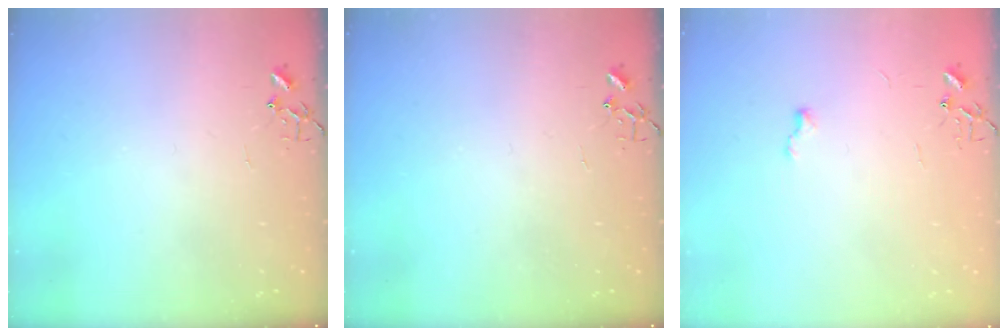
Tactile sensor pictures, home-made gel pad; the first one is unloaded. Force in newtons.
{"total": 0.0}
{"total": 4.6, "press": 4.6, "slide": 0.6}